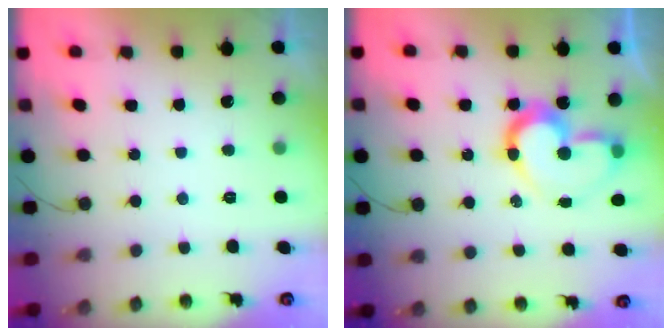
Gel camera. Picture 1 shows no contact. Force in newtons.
{"total": 13.1, "press": 13.0, "slide": 2.1}